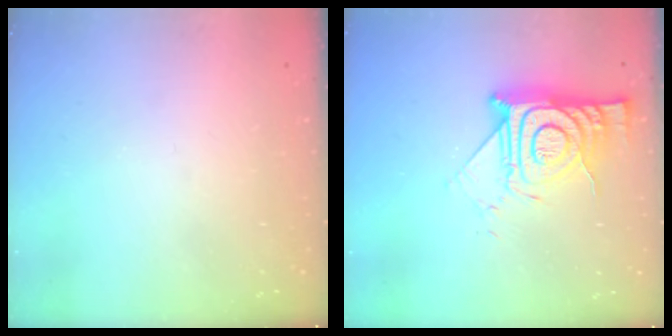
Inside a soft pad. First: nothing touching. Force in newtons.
{"total": 16.7, "press": 16.7, "slide": 1.2}